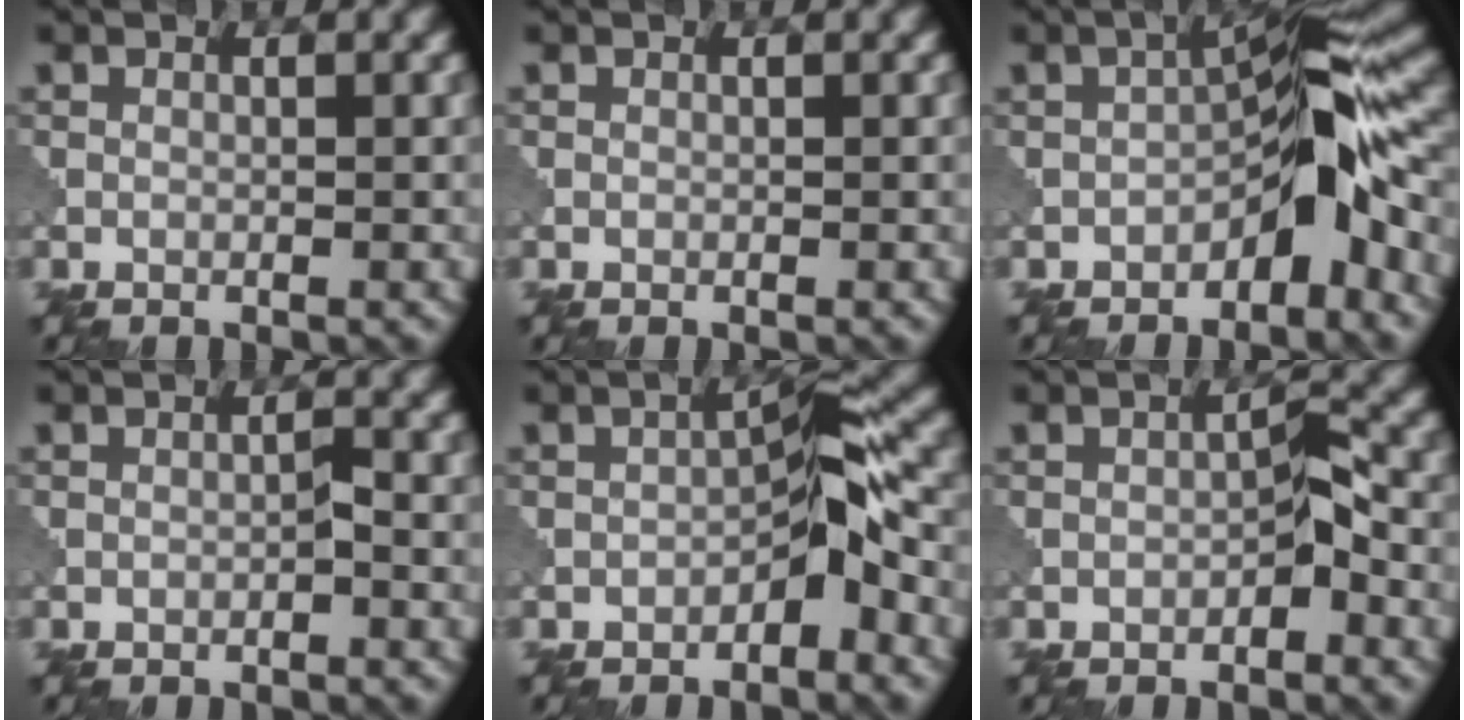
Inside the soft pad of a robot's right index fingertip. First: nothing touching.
{"total": 0.0}
{"total": 6.7, "force": [-2.6, 2.3, 5.7], "torque": [-0.073, 0.023, -0.052]}
{"total": 0.7, "force": [-0.3, 0.1, 0.6], "torque": [-0.012, 0.004, -0.006]}
{"total": 4.0, "force": [-1.6, 1.4, 3.4], "torque": [-0.051, 0.017, -0.032]}
{"total": 2.1, "force": [-0.9, 0.7, 1.7], "torque": [-0.026, 0.008, -0.017]}